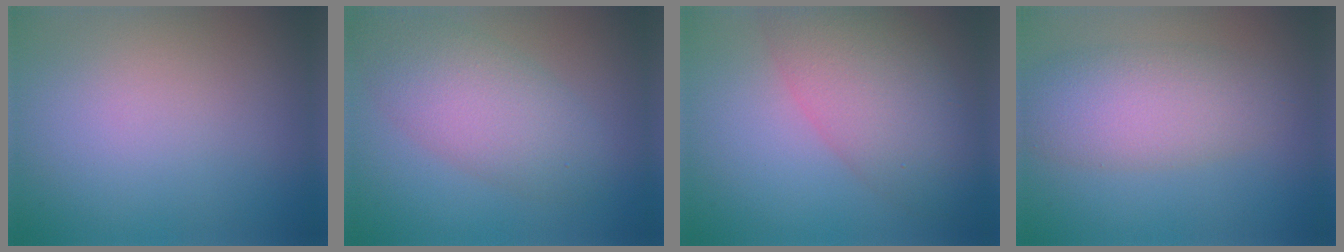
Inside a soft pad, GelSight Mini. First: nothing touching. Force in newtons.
{"total": 5.9, "press": 5.9, "slide": 0.3}
{"total": 7.8, "press": 7.8, "slide": 0.5}
{"total": 5.2, "press": 5.2, "slide": 0.1}